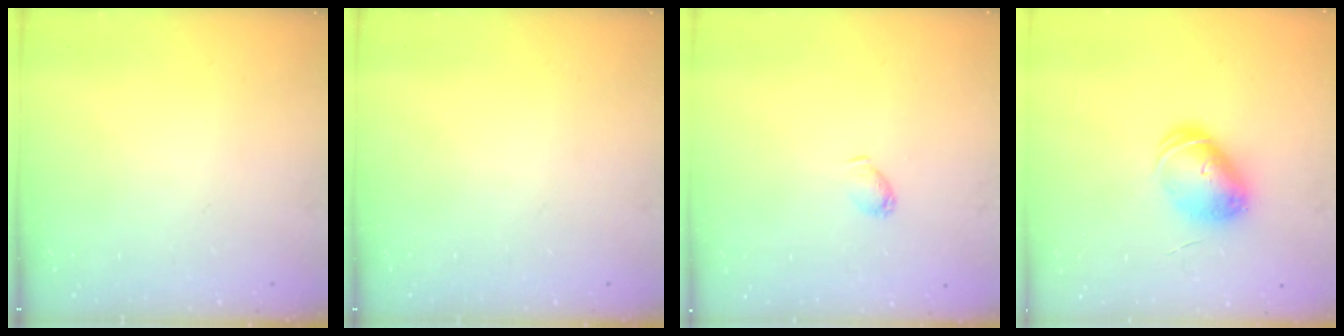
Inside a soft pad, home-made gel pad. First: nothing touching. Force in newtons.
{"total": 0.0}
{"total": 3.1, "press": 3.1, "slide": 0.6}
{"total": 8.1, "press": 8.1, "slide": 1.1}